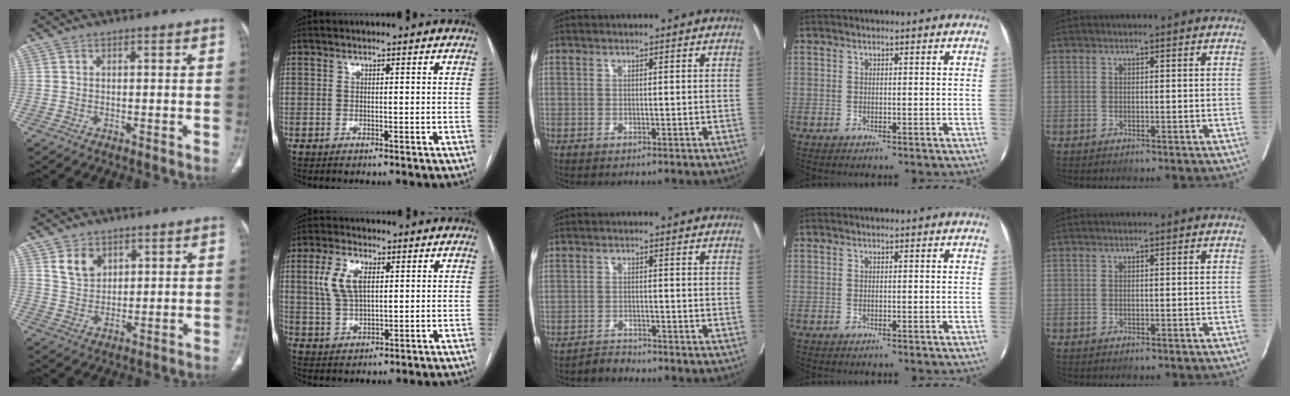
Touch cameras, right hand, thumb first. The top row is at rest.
{"thumb": {"total": 6.3, "force": [3.3, 4.5, 2.9], "torque": [-0.033, -0.021, 0.069]}, "index": {"total": 7.2, "force": [2.2, 3.4, 6.0], "torque": [-0.141, 0.013, 0.048]}, "middle": {"total": 1.7, "force": [-1.7, -0.1, -0.4], "torque": [0.009, -0.009, -0.030]}}